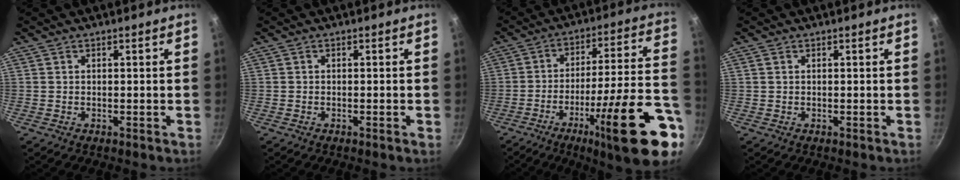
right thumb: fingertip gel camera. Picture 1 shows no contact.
{"total": 0.7, "force": [-0.4, 0.0, 0.6], "torque": [-0.018, 0.004, -0.007]}
{"total": 24.5, "force": [-11.4, 4.6, 21.2], "torque": [-0.271, 0.043, -0.172]}
{"total": 0.6, "force": [0.3, 0.4, 0.3], "torque": [-0.005, 0.002, 0.004]}